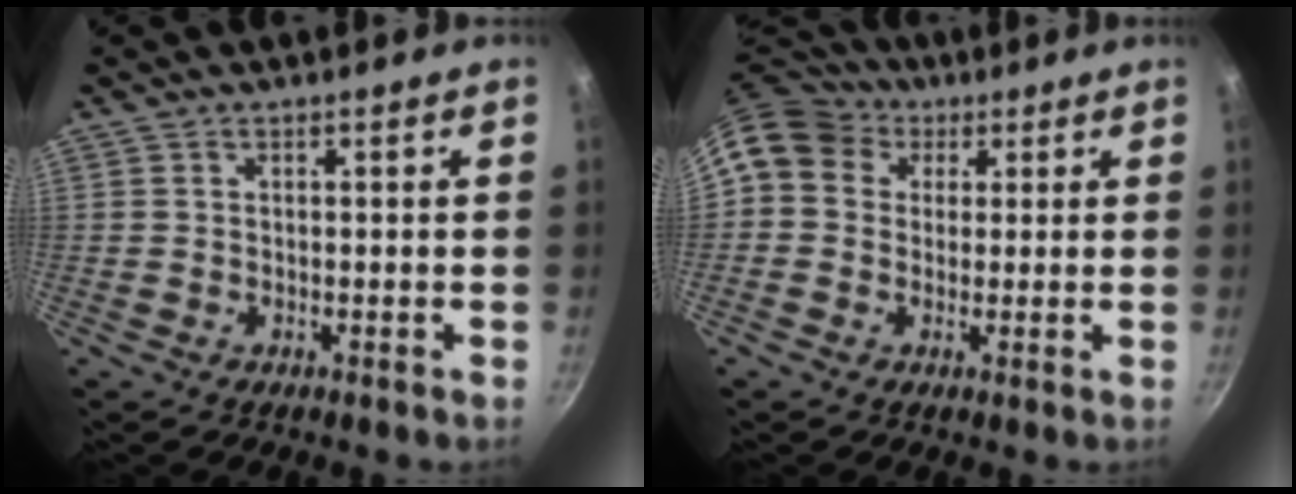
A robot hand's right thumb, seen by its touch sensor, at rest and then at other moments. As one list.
[{"total": 10.8, "force": [3.3, 9.1, 4.7], "torque": [-0.070, 0.019, 0.040]}]